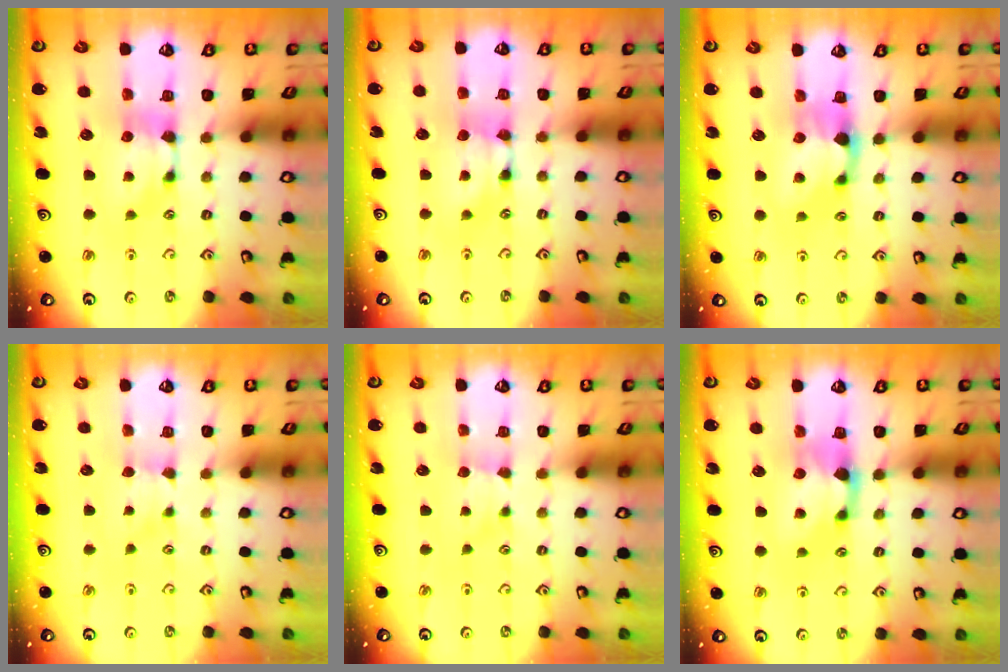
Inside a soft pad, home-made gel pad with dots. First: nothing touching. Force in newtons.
{"total": 1.7, "press": 1.7, "slide": 0.1}
{"total": 1.7, "press": 0.9, "slide": 1.4}
{"total": 2.5, "press": 2.5, "slide": 0.5}
{"total": 1.6, "press": 1.5, "slide": 0.4}
{"total": 1.3, "press": 0.5, "slide": 1.2}